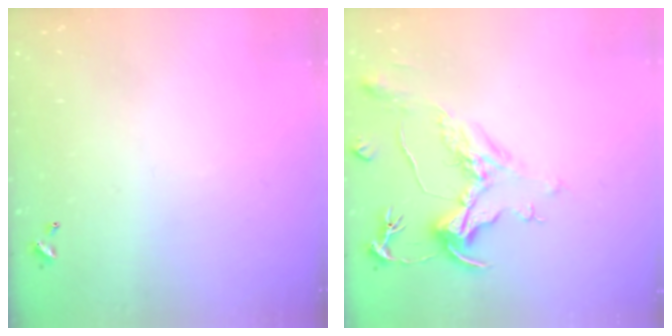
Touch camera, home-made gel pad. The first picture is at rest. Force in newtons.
{"total": 2.1, "press": 1.7, "slide": 1.3}